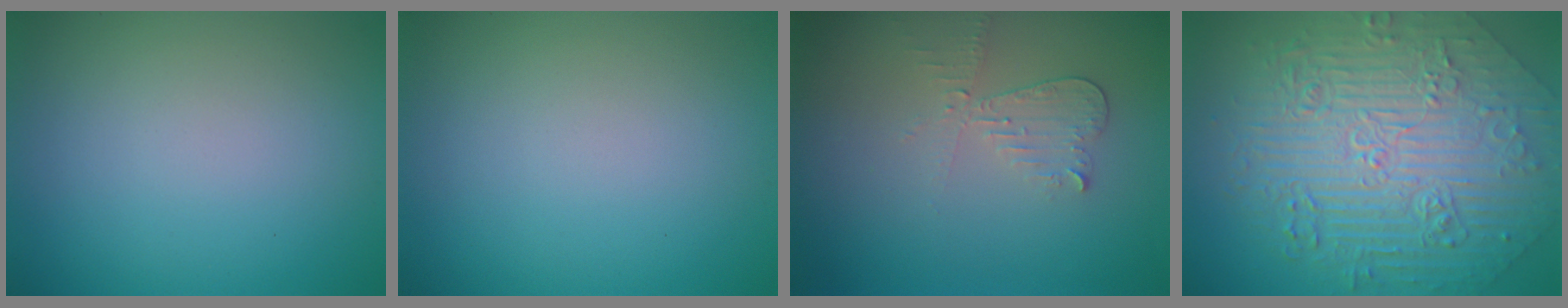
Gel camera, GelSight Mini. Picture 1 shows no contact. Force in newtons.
{"total": 0.0}
{"total": 2.2, "press": 2.2, "slide": 0.2}
{"total": 10.8, "press": 7.5, "slide": 7.8}